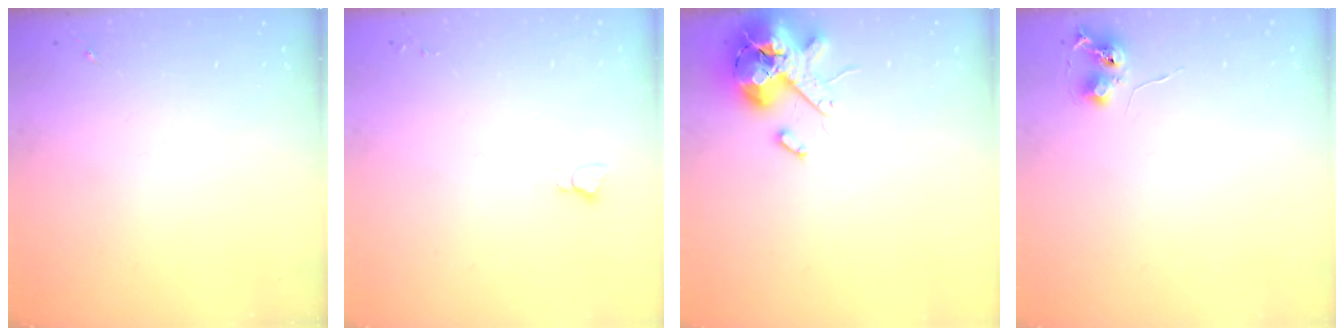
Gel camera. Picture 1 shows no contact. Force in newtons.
{"total": 2.7, "press": 2.7, "slide": 0.3}
{"total": 13.2, "press": 13.0, "slide": 2.2}
{"total": 6.4, "press": 6.3, "slide": 0.7}